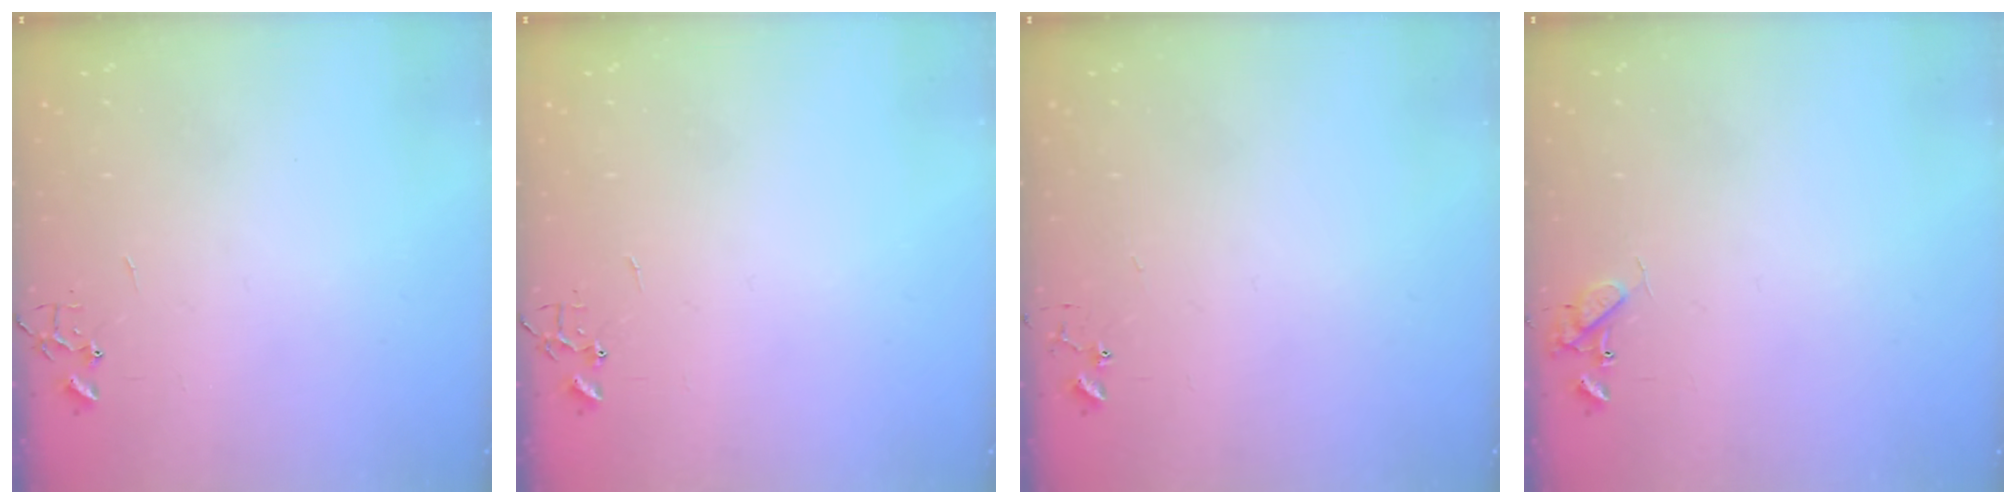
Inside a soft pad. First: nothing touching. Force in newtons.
{"total": 0.0}
{"total": 3.5, "press": 3.4, "slide": 0.4}
{"total": 8.6, "press": 8.6, "slide": 0.7}